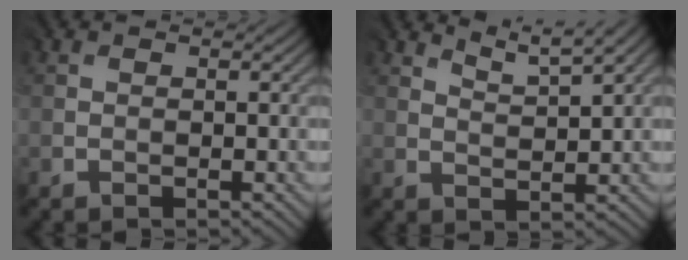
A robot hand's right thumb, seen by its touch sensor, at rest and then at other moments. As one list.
[{"total": 3.9, "force": [3.4, 0.1, 2.0], "torque": [-0.045, 0.006, 0.073]}]